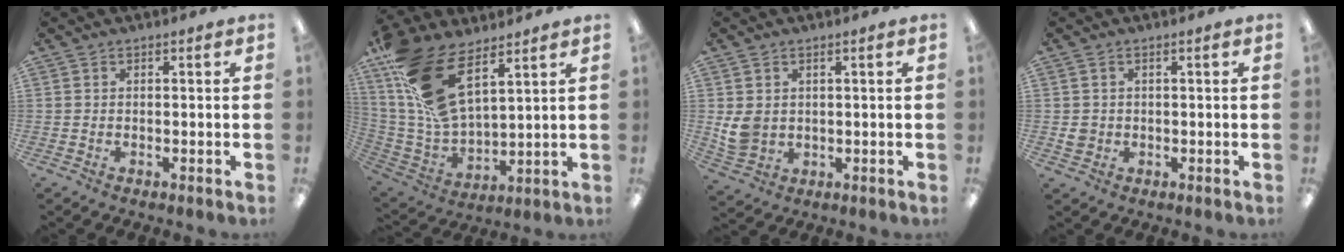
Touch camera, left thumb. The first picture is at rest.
{"total": 19.3, "force": [10.9, 9.1, 13.1], "torque": [-0.296, -0.045, 0.199]}
{"total": 5.4, "force": [1.3, 4.4, 2.9], "torque": [-0.070, -0.002, 0.025]}
{"total": 2.3, "force": [0.1, 2.1, 1.0], "torque": [-0.021, 0.005, 0.002]}